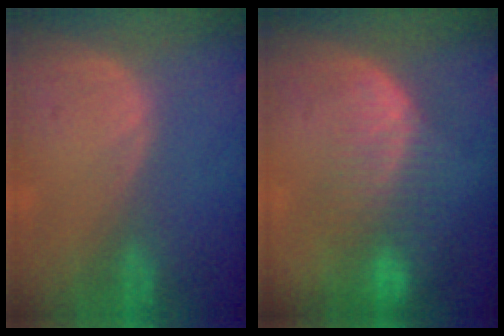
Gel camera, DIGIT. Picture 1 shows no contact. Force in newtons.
{"total": 8.5, "press": 7.3, "slide": 4.4}